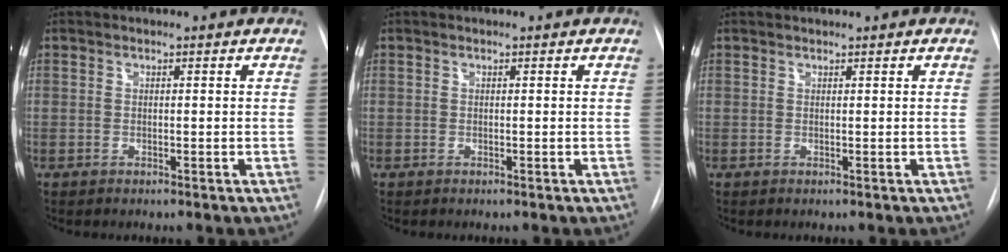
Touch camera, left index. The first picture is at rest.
{"total": 0.0}
{"total": 0.7, "force": [0.7, 0.0, 0.1], "torque": [-0.004, 0.013, 0.015]}